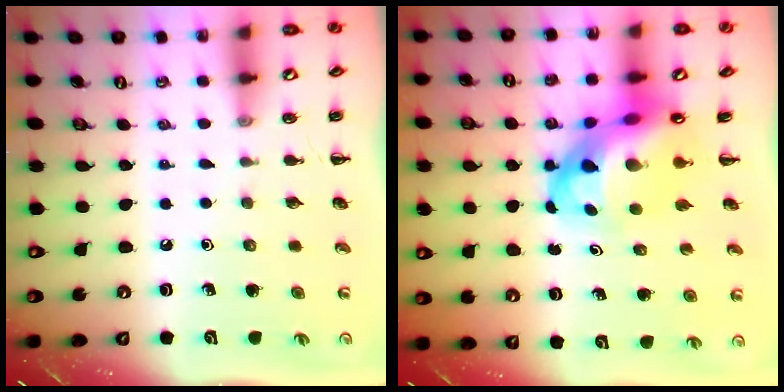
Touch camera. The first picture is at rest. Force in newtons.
{"total": 10.4, "press": 10.0, "slide": 3.0}